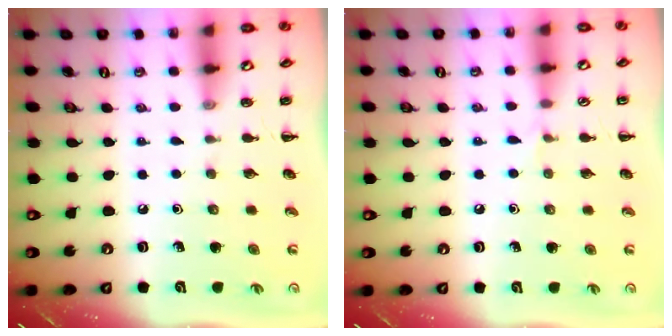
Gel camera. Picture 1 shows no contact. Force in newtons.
{"total": 3.1, "press": 3.0, "slide": 1.1}